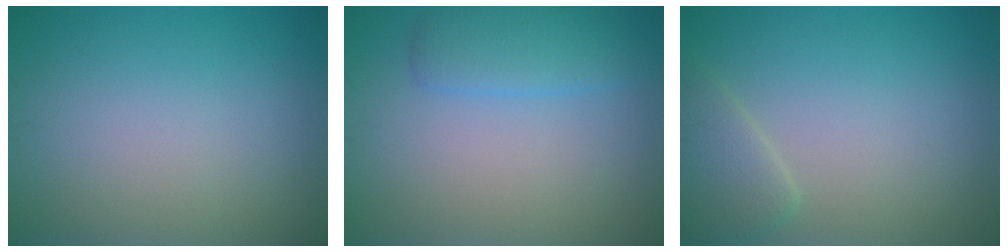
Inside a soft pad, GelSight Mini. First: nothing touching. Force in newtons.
{"total": 2.7, "press": 2.7, "slide": 0.1}
{"total": 2.4, "press": 2.4, "slide": 0.2}